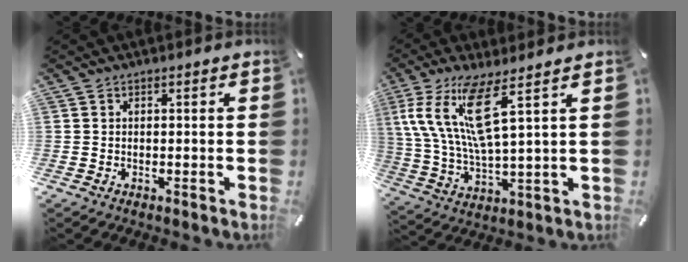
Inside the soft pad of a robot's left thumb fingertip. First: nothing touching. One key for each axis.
{"total": 14.3, "fx": 6.8, "fy": 2.9, "fz": 12.3, "tx": -0.274, "ty": -0.023, "tz": 0.113}